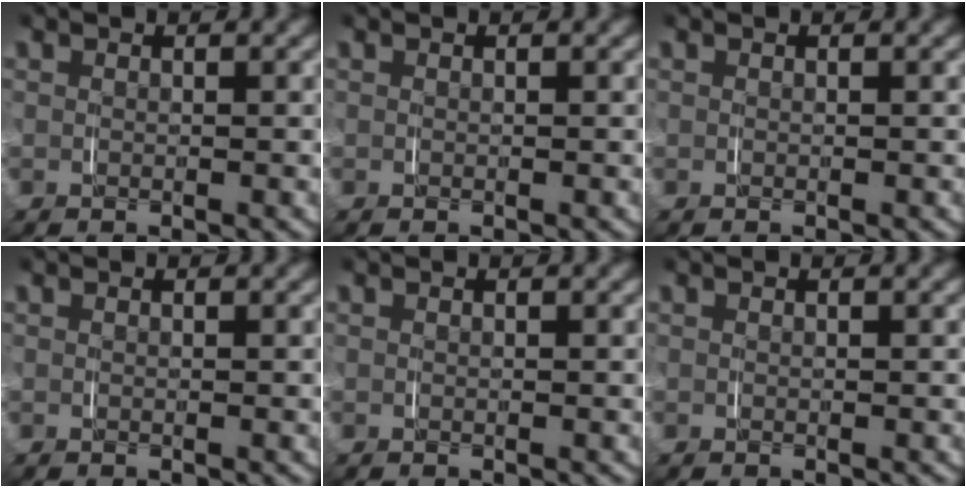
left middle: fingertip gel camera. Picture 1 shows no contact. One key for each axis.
{"total": 0.0}
{"total": 0.0}
{"total": 0.0}
{"total": 0.0}
{"total": 0.0}